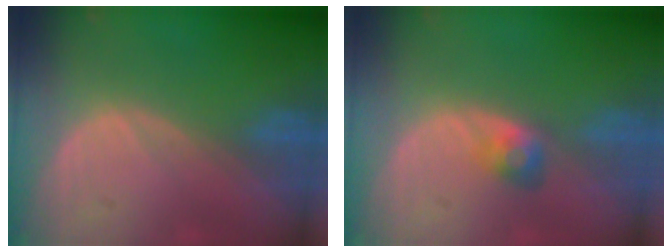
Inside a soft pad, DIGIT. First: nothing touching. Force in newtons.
{"total": 2.7, "press": 2.5, "slide": 1.1}